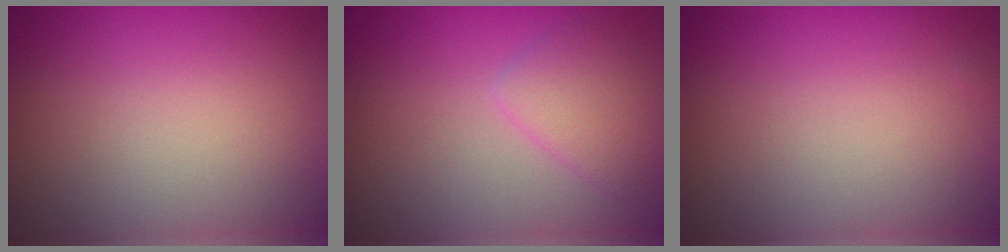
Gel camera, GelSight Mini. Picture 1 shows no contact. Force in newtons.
{"total": 2.5, "press": 2.5, "slide": 0.1}
{"total": 0.0}